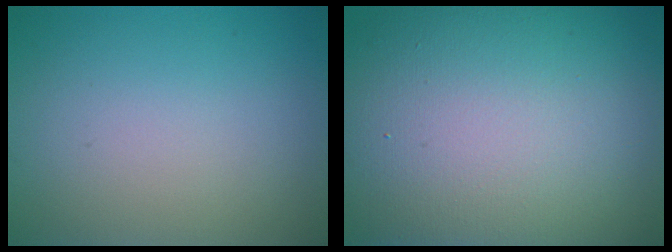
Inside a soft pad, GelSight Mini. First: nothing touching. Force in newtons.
{"total": 18.9, "press": 18.9, "slide": 1.0}